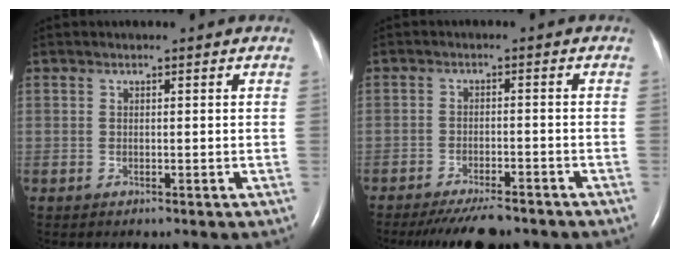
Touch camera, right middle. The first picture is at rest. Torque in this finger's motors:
{"motor_torque": [0.25, -0.23, 0.17, 0.06]}